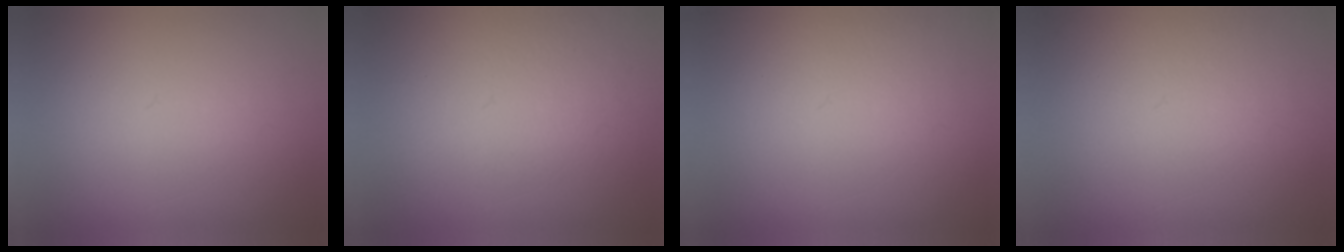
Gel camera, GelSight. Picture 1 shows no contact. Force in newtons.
{"total": 4.5}
{"total": 1.9}
{"total": 1.1}